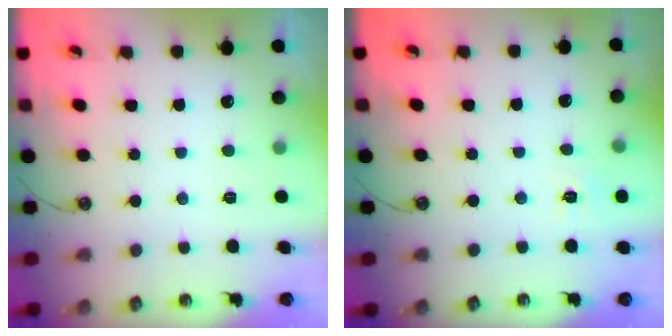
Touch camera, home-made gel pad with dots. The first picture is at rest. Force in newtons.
{"total": 4.5, "press": 4.5, "slide": 0.6}